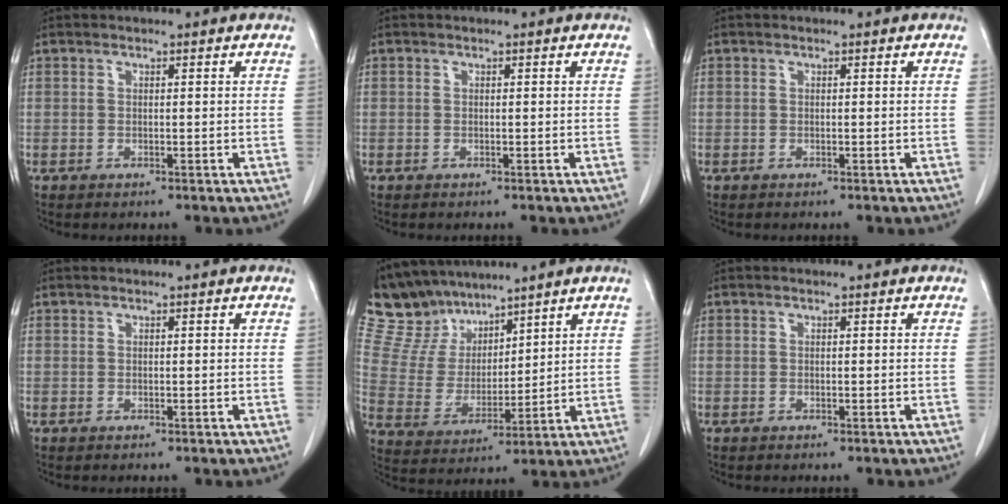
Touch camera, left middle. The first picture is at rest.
{"total": 0.0}
{"total": 0.0}
{"total": 0.0}
{"total": 10.9, "force": [9.7, 4.8, 1.8], "torque": [-0.055, 0.021, 0.200]}
{"total": 0.0}